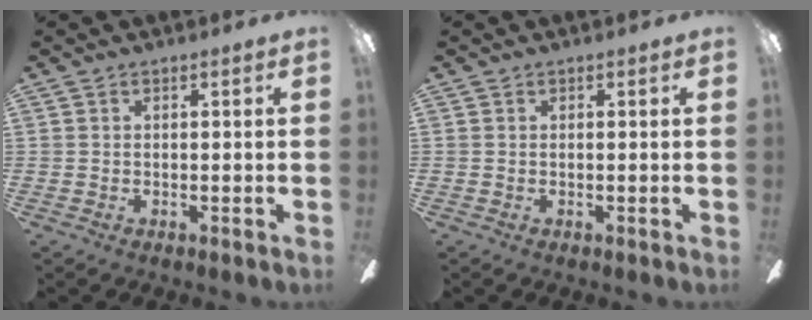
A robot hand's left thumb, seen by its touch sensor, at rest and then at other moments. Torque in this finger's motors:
{"motor_torque": [0.00, 0.00, 0.10, -0.10, 0.00]}